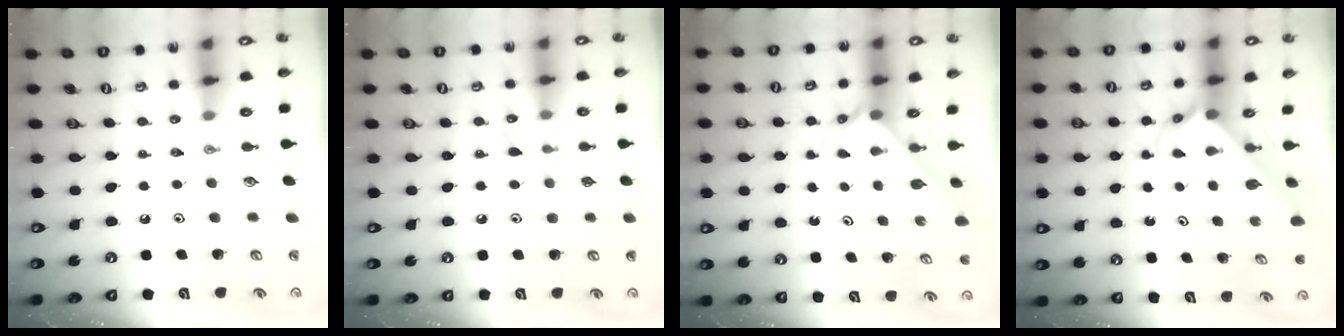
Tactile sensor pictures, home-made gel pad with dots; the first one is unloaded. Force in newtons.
{"total": 5.4, "press": 5.4, "slide": 0.5}
{"total": 2.0, "press": 2.0, "slide": 0.2}
{"total": 2.2, "press": 2.2, "slide": 0.1}